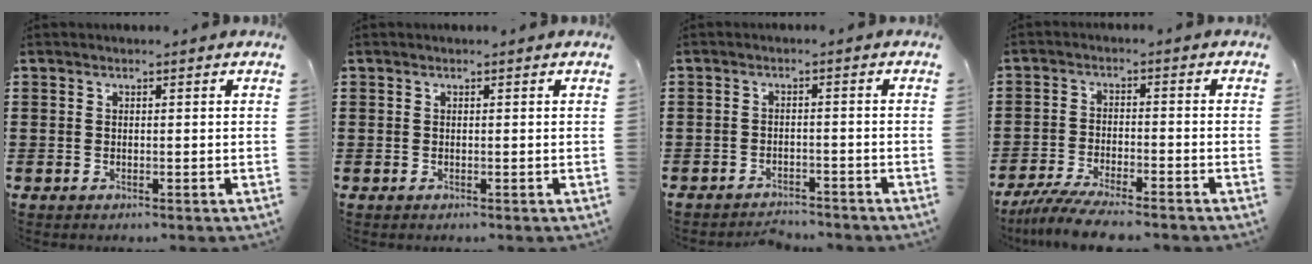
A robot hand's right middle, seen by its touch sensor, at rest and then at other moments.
{"total": 0.0}
{"total": 2.6, "force": [-2.5, 0.3, -0.1], "torque": [-0.006, -0.002, -0.054]}
{"total": 5.7, "force": [-5.2, 0.3, 2.2], "torque": [-0.055, -0.013, -0.101]}